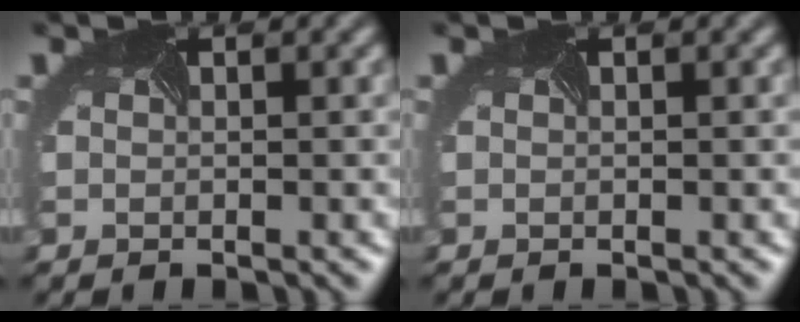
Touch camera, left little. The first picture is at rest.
{"total": 0.0}